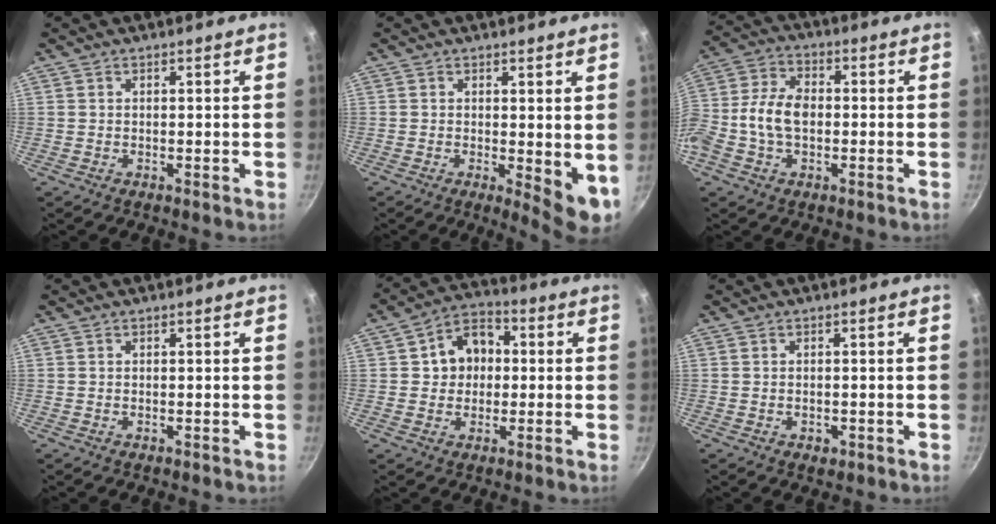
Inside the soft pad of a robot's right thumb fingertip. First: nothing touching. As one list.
[{"total": 6.6, "force": [0.2, 2.5, 6.1], "torque": [-0.072, -0.012, 0.007]}, {"total": 10.2, "force": [-1.2, 6.8, 7.6], "torque": [-0.141, 0.033, -0.038]}, {"total": 0.0}, {"total": 9.1, "force": [0.9, 7.5, 5.1], "torque": [-0.038, 0.016, 0.000]}, {"total": 1.8, "force": [-0.7, 1.2, 1.2], "torque": [-0.018, 0.001, -0.007]}]